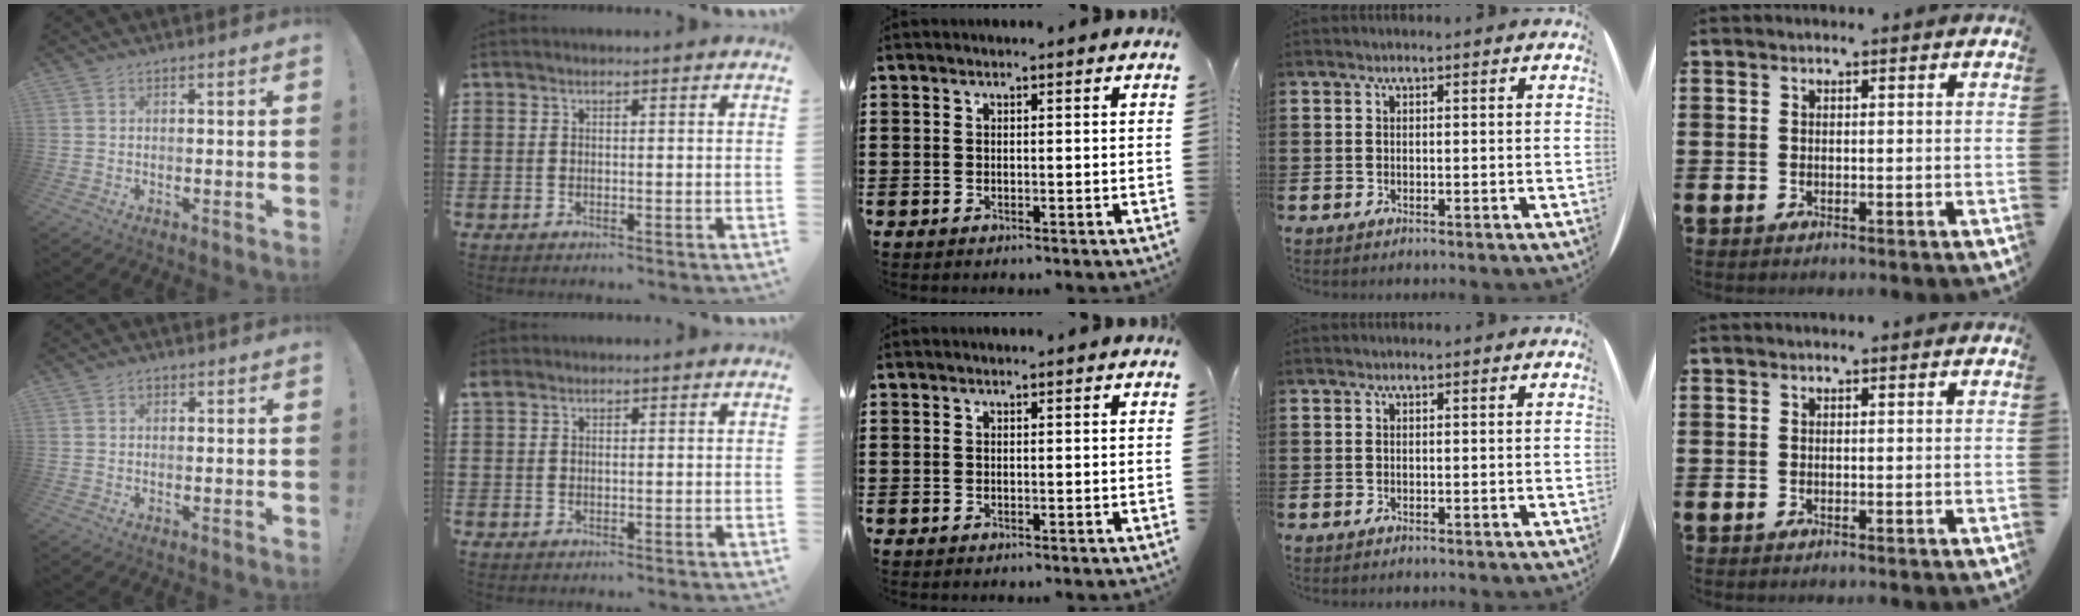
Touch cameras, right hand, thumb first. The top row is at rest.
{"thumb": {"total": 0.8, "force": [0.3, 0.7, 0.3], "torque": [-0.002, 0.000, 0.004]}, "index": {"total": 0.8, "force": [0.6, 0.5, 0.3], "torque": [-0.009, 0.001, 0.011]}}